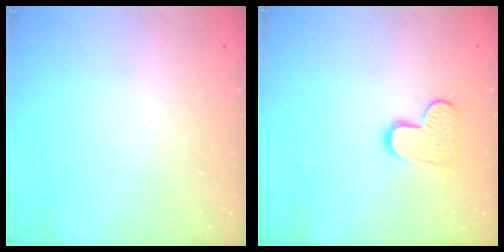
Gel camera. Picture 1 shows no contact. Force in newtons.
{"total": 9.4, "press": 9.4, "slide": 0.6}